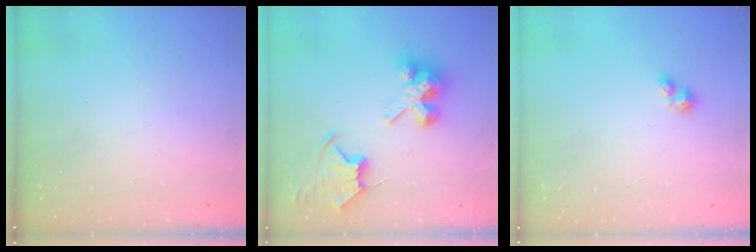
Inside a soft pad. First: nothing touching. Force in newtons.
{"total": 9.8, "press": 9.7, "slide": 1.2}
{"total": 2.5, "press": 2.5, "slide": 0.4}